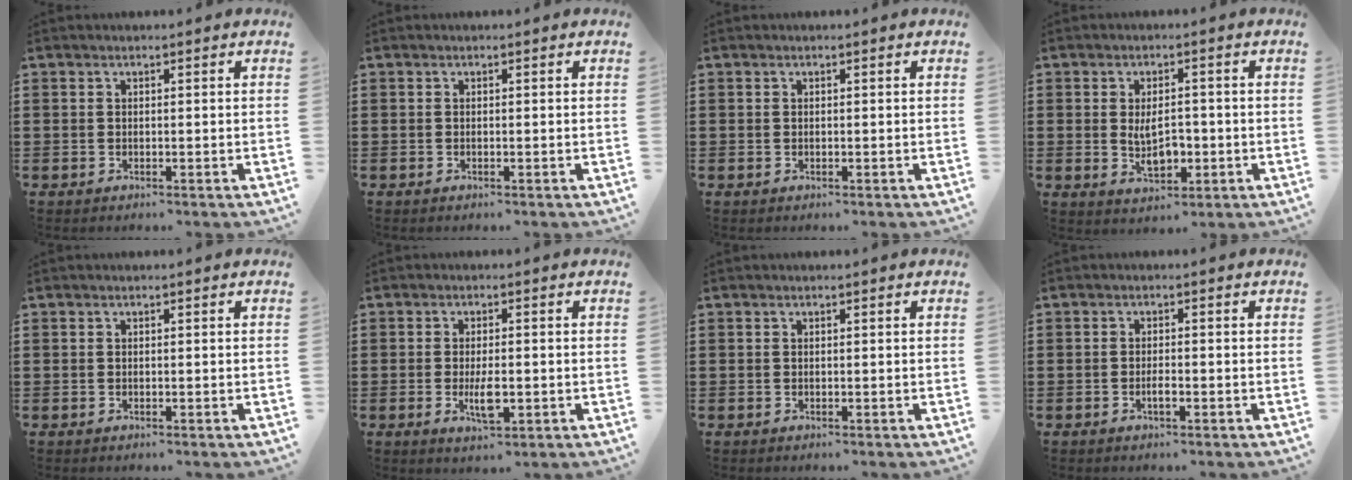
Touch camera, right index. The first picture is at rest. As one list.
[{"total": 0.0}, {"total": 0.0}, {"total": 5.3, "force": [-0.4, 2.8, 4.5], "torque": [-0.082, 0.001, -0.011]}, {"total": 0.0}, {"total": 4.3, "force": [-0.9, 1.4, 3.9], "torque": [-0.081, -0.002, -0.019]}, {"total": 0.0}, {"total": 1.6, "force": [-0.7, 0.5, 1.4], "torque": [-0.027, 0.000, -0.011]}]